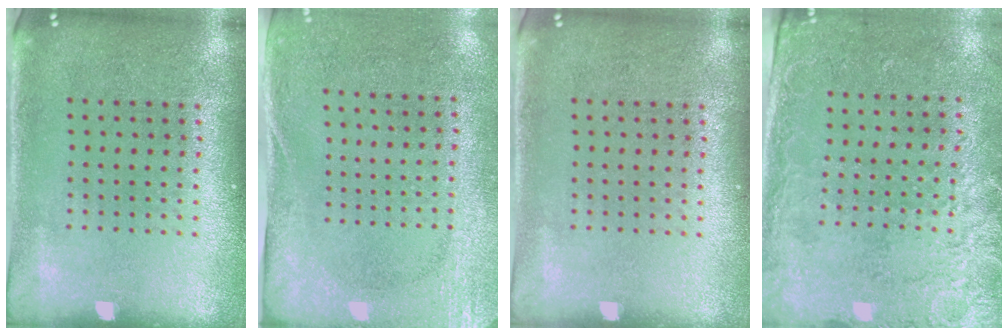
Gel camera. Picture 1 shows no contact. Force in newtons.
{"total": 2.8, "press": 2.2, "slide": 1.7}
{"total": 0.0}
{"total": 2.6, "press": 2.1, "slide": 1.5}